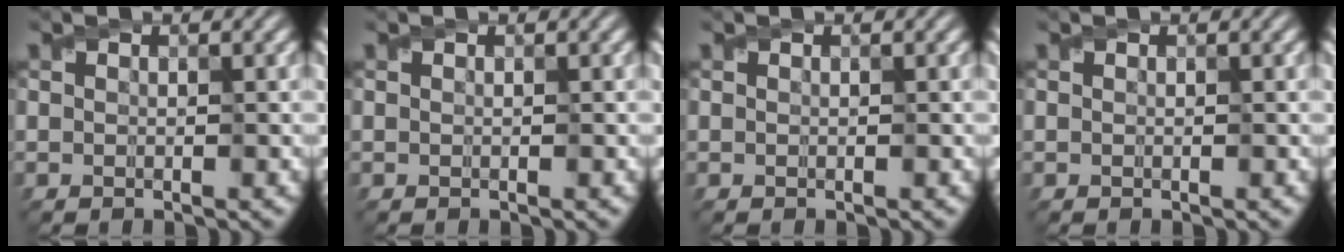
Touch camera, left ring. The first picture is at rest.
{"total": 0.0}
{"total": 0.0}
{"total": 0.0}